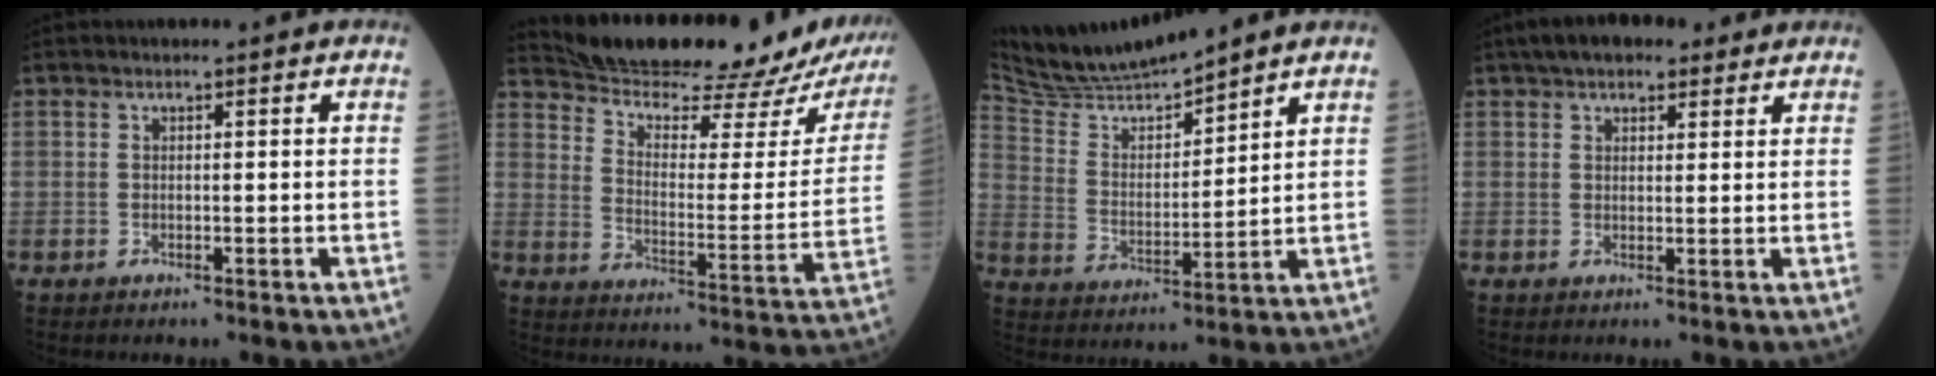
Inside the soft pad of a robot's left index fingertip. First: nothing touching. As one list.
[{"total": 24.7, "force": [23.2, 3.1, 7.8], "torque": [-0.119, -0.073, 0.308]}, {"total": 10.6, "force": [10.1, -0.2, 3.0], "torque": [-0.074, 0.006, 0.204]}, {"total": 7.9, "force": [6.0, 3.1, 4.1], "torque": [-0.057, 0.037, 0.093]}]